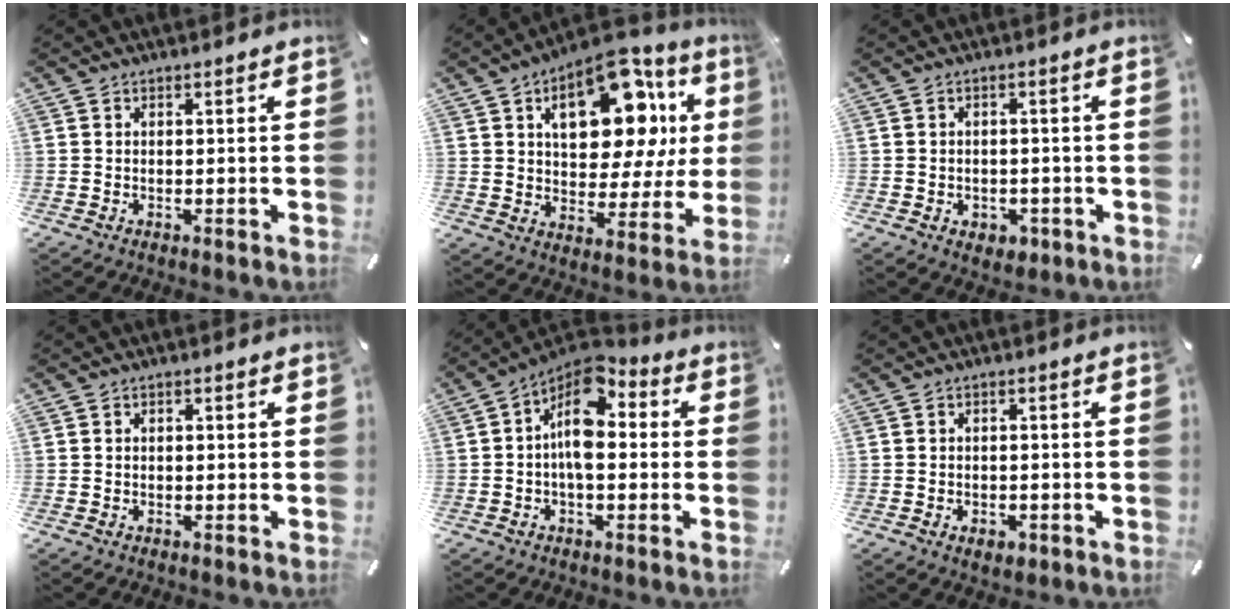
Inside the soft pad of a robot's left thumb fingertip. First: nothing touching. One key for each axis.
{"total": 22.1, "fx": 9.0, "fy": 12.4, "fz": 15.9, "tx": -0.220, "ty": -0.052, "tz": 0.147}
{"total": 3.1, "fx": -0.9, "fy": 2.6, "fz": 1.3, "tx": -0.015, "ty": 0.001, "tz": -0.019}
{"total": 0.9, "fx": 0.0, "fy": 0.6, "fz": 0.6, "tx": -0.012, "ty": 0.004, "tz": -0.002}
{"total": 11.4, "fx": 1.0, "fy": 6.5, "fz": 9.3, "tx": -0.164, "ty": -0.023, "tz": 0.018}
{"total": 2.7, "fx": -1.2, "fy": 2.0, "fz": 1.5, "tx": -0.027, "ty": 0.004, "tz": -0.021}